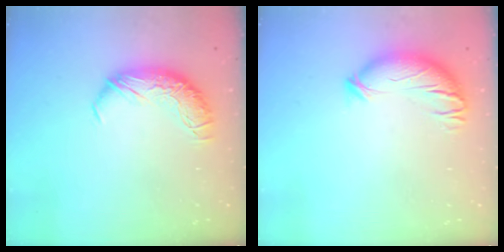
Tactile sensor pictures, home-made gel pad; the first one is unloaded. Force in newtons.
{"total": 3.7, "press": 2.9, "slide": 2.4}